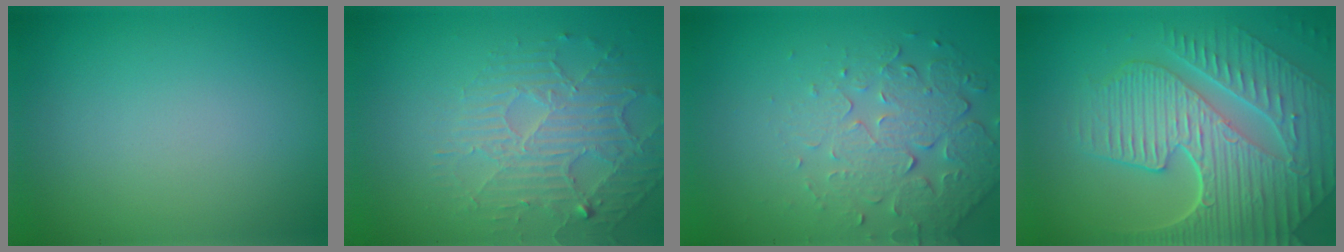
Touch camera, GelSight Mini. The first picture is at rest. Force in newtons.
{"total": 4.5, "press": 3.3, "slide": 3.1}
{"total": 5.1, "press": 3.7, "slide": 3.5}
{"total": 9.7, "press": 6.6, "slide": 7.0}